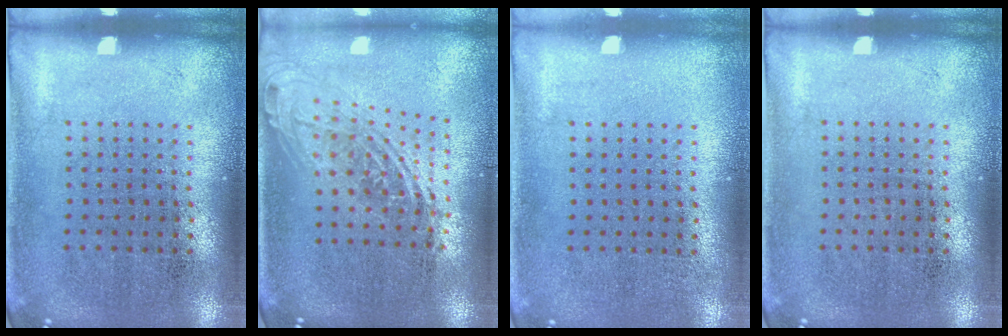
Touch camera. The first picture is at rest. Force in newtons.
{"total": 1.9, "press": 1.5, "slide": 1.2}
{"total": 0.0}
{"total": 0.0}